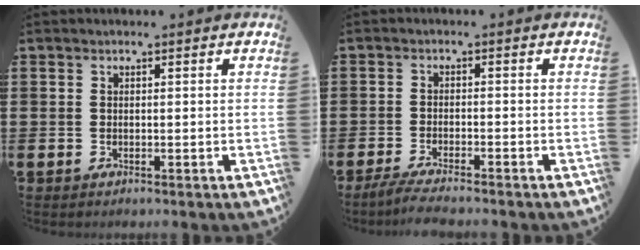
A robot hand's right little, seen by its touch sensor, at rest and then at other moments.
{"total": 2.5, "force": [-2.2, -0.1, 1.3], "torque": [-0.020, 0.000, -0.041]}